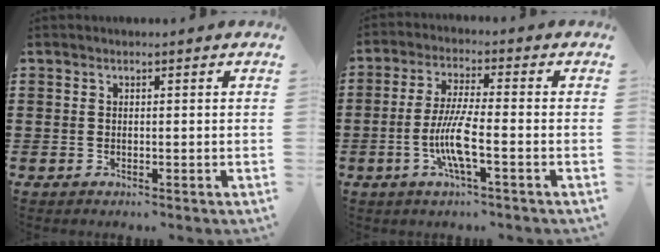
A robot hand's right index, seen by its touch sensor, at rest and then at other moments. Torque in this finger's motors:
{"motor_torque": [2.14, 0.00, 0.87, 0.21]}